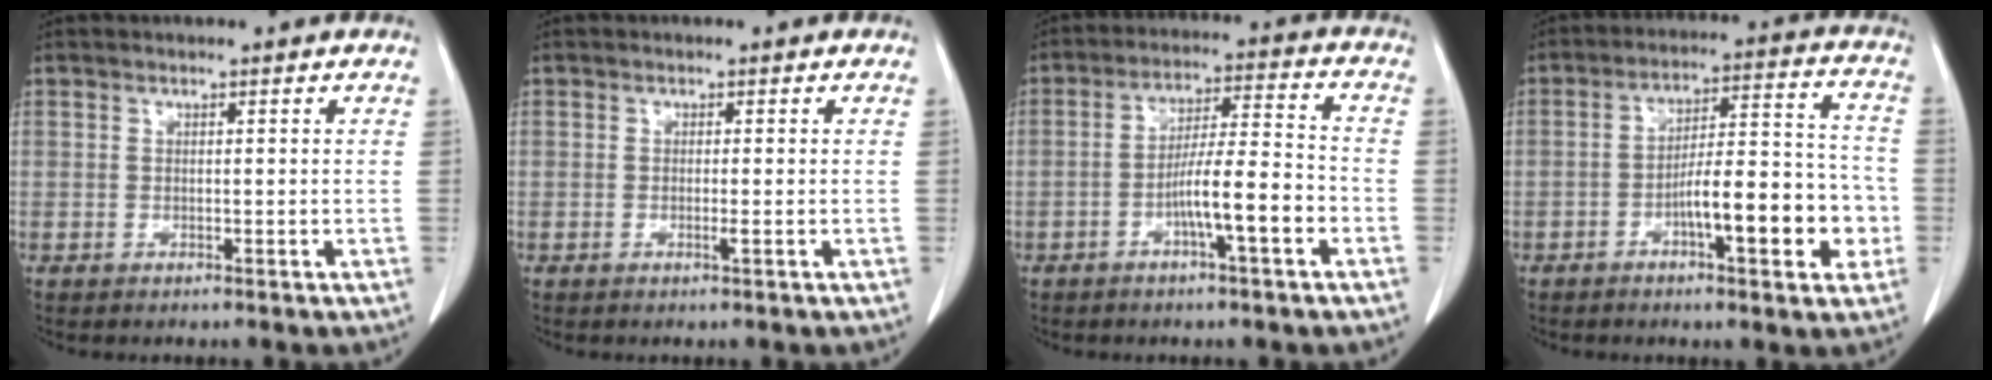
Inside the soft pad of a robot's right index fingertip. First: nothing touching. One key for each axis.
{"total": 0.8, "fx": -0.4, "fy": -0.2, "fz": 0.7, "tx": -0.013, "ty": -0.001, "tz": -0.007}
{"total": 8.9, "fx": -3.6, "fy": 0.5, "fz": 8.1, "tx": -0.143, "ty": 0.014, "tz": -0.063}
{"total": 12.6, "fx": -4.3, "fy": 3.0, "fz": 11.5, "tx": -0.173, "ty": 0.026, "tz": -0.063}